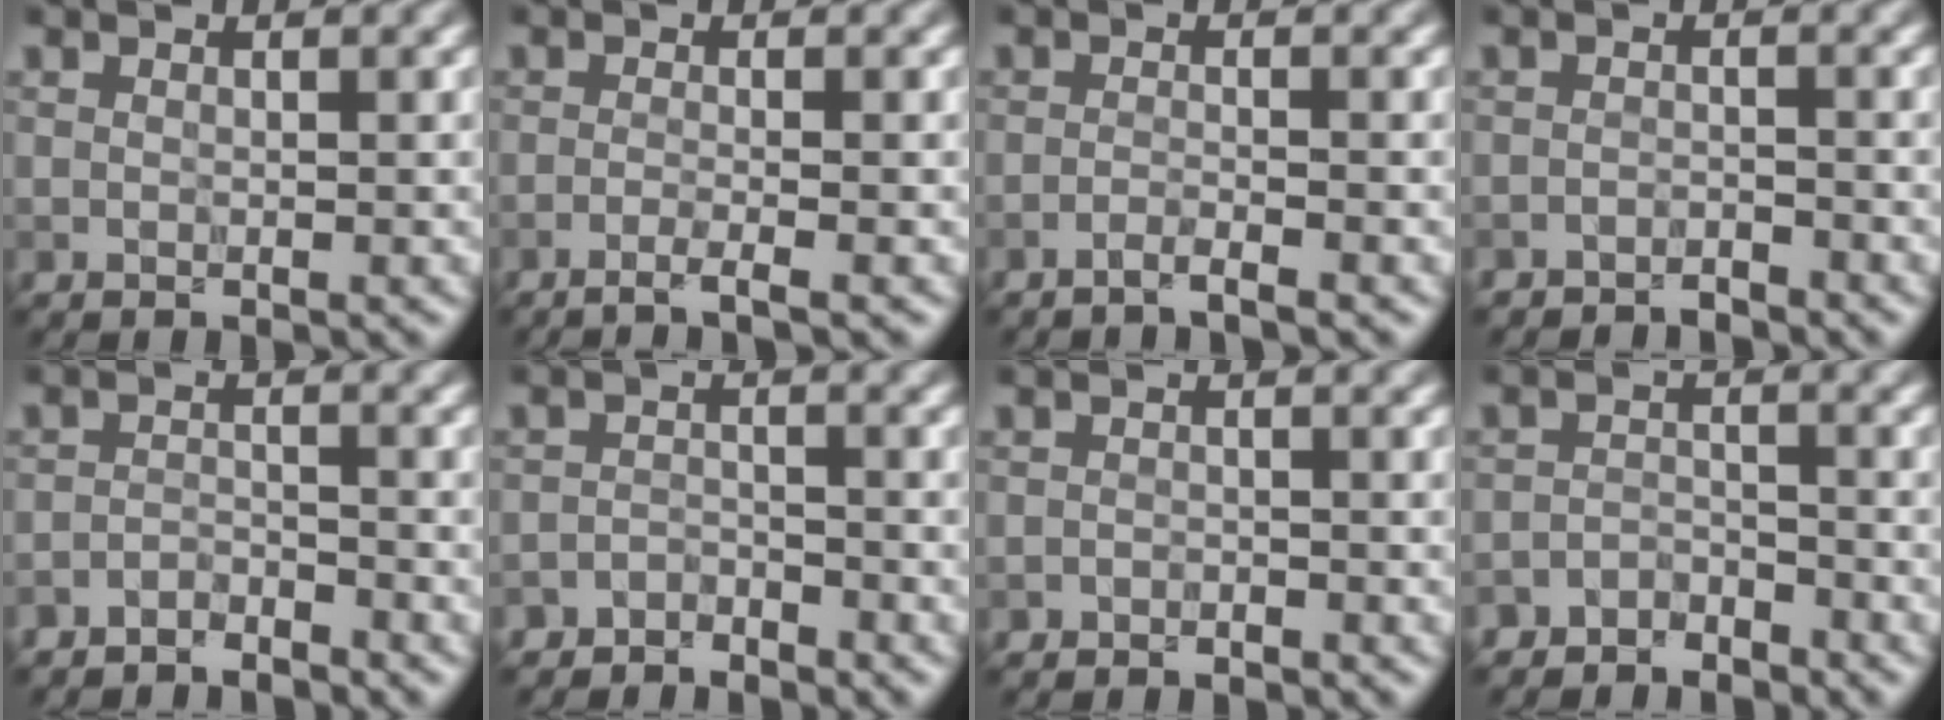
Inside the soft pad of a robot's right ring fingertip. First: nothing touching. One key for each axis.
{"total": 2.3, "fx": -1.5, "fy": 0.4, "fz": 1.7, "tx": -0.021, "ty": 0.004, "tz": -0.041}
{"total": 1.5, "fx": -1.2, "fy": 0.1, "fz": 0.9, "tx": -0.009, "ty": 0.003, "tz": -0.032}
{"total": 2.1, "fx": -2.1, "fy": 0.2, "fz": 0.1, "tx": 0.005, "ty": 0.000, "tz": -0.038}
{"total": 2.5, "fx": -2.4, "fy": 0.4, "fz": 0.2, "tx": -0.004, "ty": 0.001, "tz": -0.050}
{"total": 2.2, "fx": -2.1, "fy": 0.7, "fz": -0.1, "tx": 0.004, "ty": 0.005, "tz": -0.045}
{"total": 1.1, "fx": -1.0, "fy": 0.3, "fz": -0.1, "tx": 0.006, "ty": 0.003, "tz": -0.021}
{"total": 2.8, "fx": -2.6, "fy": 0.9, "fz": 0.0, "tx": 0.003, "ty": 0.005, "tz": -0.056}